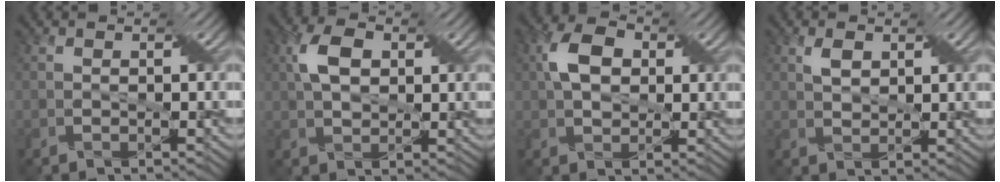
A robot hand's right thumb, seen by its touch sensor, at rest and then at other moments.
{"total": 5.2, "force": [1.5, 3.3, 3.8], "torque": [-0.076, 0.010, 0.022]}
{"total": 5.4, "force": [1.2, 3.8, 3.7], "torque": [-0.076, 0.011, 0.015]}
{"total": 2.3, "force": [1.4, 1.1, 1.4], "torque": [-0.029, 0.005, 0.027]}